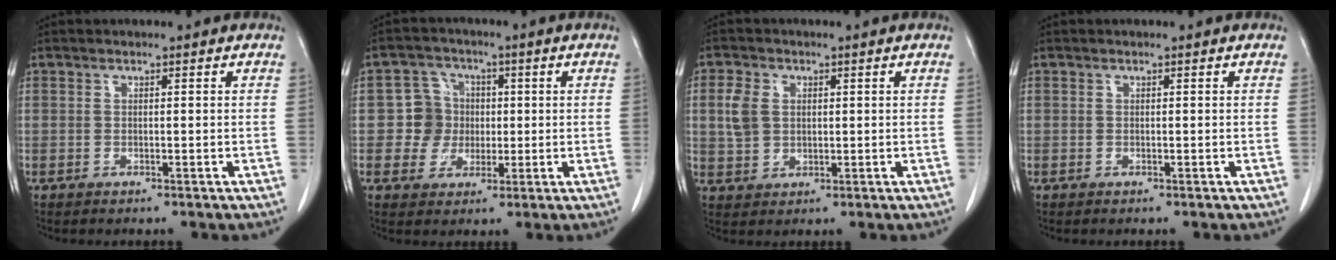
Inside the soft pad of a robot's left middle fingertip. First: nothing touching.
{"total": 5.7, "force": [0.2, 5.7, 0.9], "torque": [-0.018, 0.019, 0.004]}
{"total": 4.7, "force": [1.0, 3.5, 2.9], "torque": [-0.076, 0.006, 0.023]}
{"total": 0.0}